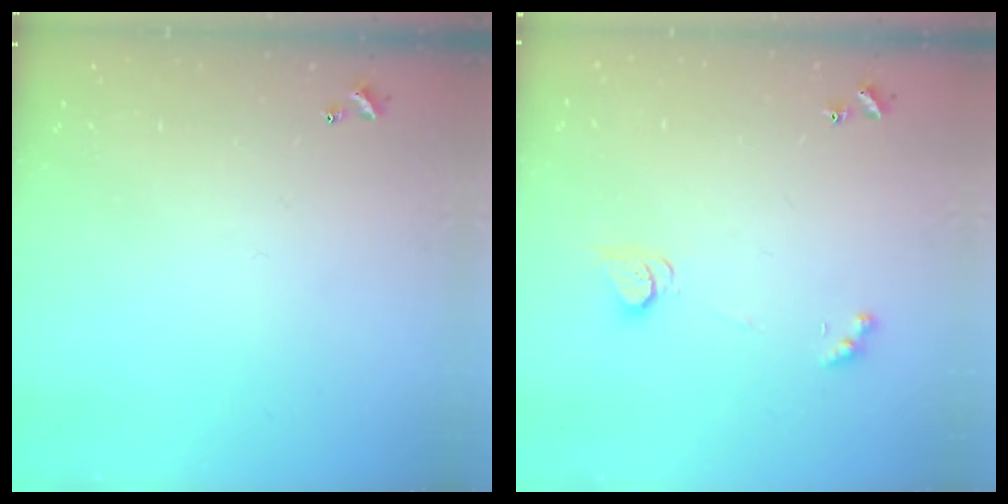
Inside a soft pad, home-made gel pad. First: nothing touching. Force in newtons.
{"total": 2.5, "press": 2.4, "slide": 0.3}